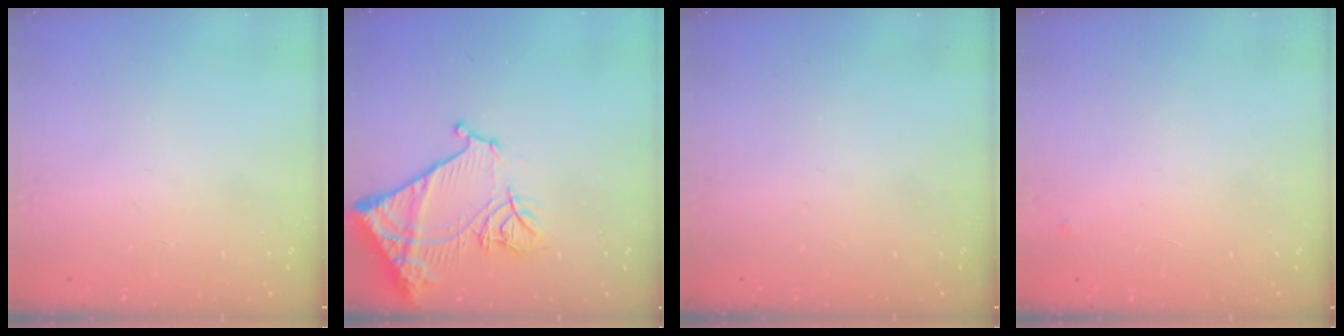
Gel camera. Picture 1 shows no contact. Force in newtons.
{"total": 17.3, "press": 17.3, "slide": 1.6}
{"total": 0.0}
{"total": 2.5, "press": 2.4, "slide": 0.4}